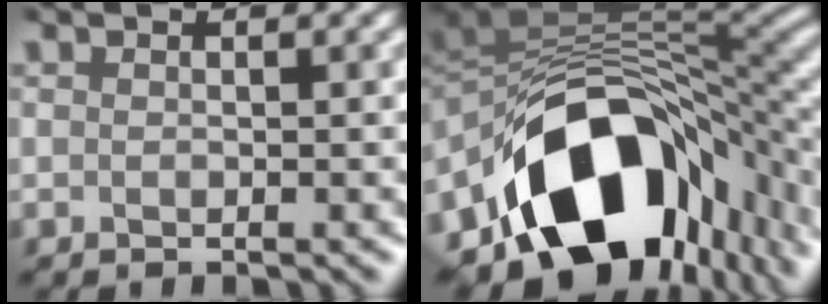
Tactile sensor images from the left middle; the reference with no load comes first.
{"total": 15.4, "force": [-5.0, 10.3, 10.2], "torque": [-0.168, -0.016, -0.061]}